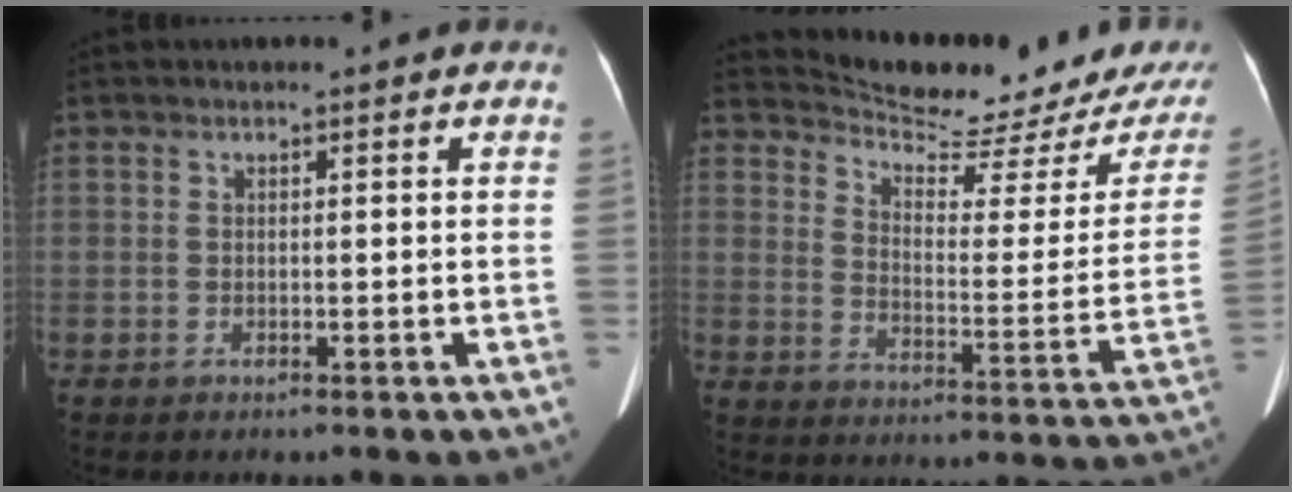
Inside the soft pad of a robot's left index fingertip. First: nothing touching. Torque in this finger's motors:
{"motor_torque": [0.31, -0.56, 0.00, 0.00]}